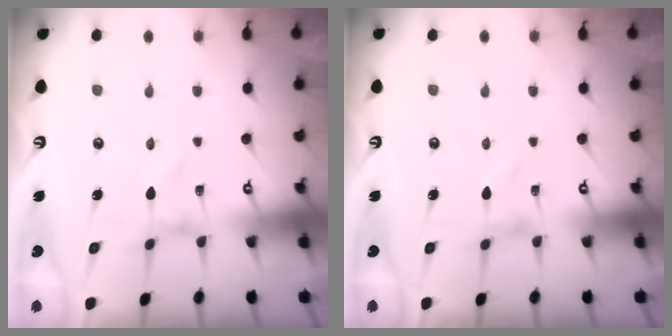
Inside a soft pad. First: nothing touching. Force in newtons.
{"total": 0.0}